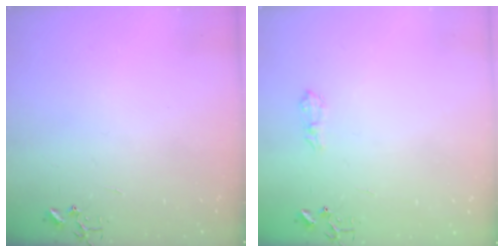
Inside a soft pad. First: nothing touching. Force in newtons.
{"total": 7.0, "press": 6.9, "slide": 0.9}